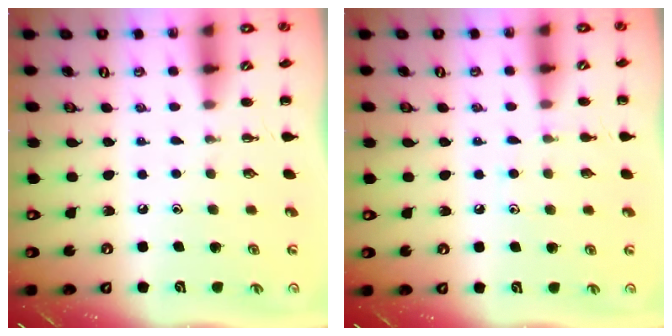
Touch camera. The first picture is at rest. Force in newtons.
{"total": 5.6, "press": 5.4, "slide": 1.5}